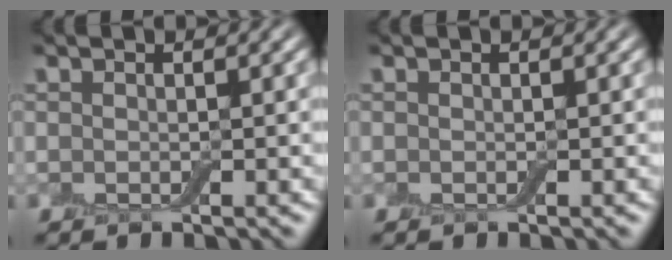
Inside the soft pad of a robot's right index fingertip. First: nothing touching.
{"total": 0.0}